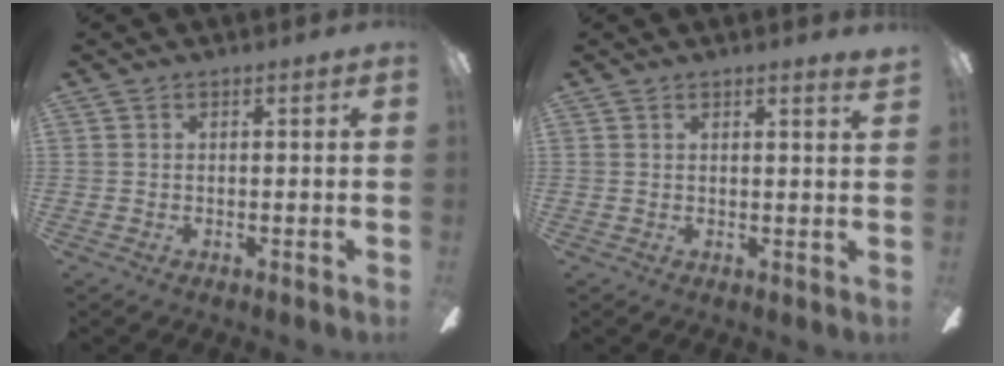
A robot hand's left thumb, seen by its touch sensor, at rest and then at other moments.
{"total": 1.8, "force": [1.5, -0.2, 1.0], "torque": [-0.014, -0.005, 0.024]}